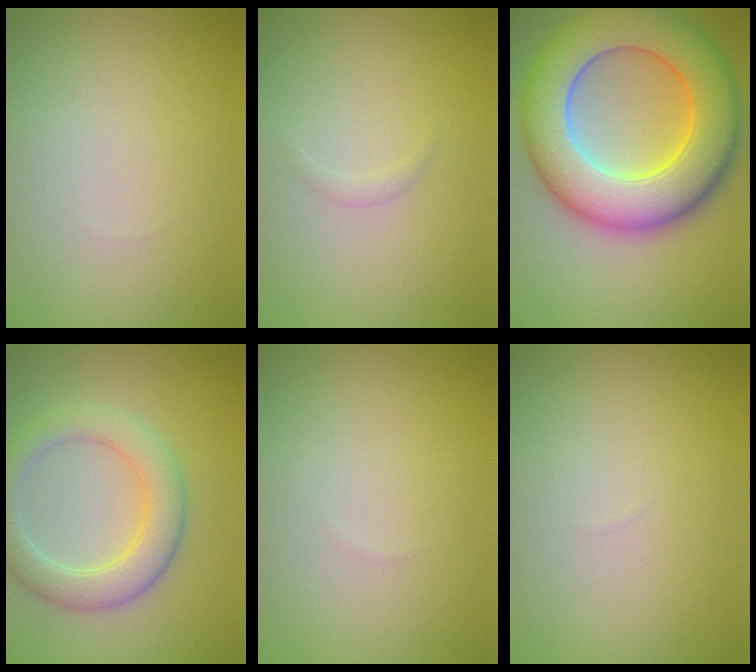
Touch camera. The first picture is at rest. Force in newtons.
{"total": 0.5, "press": 0.5, "slide": 0.0}
{"total": 12.5, "press": 12.5, "slide": 0.3}
{"total": 4.7, "press": 4.7, "slide": 0.6}
{"total": 0.0}
{"total": 0.0}